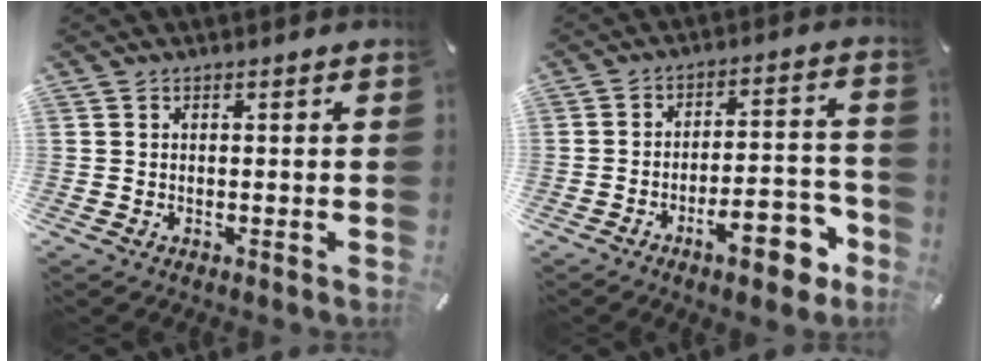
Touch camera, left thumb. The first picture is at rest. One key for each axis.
{"total": 13.1, "fx": -7.0, "fy": 4.9, "fz": 10.0, "tx": -0.128, "ty": 0.044, "tz": -0.110}